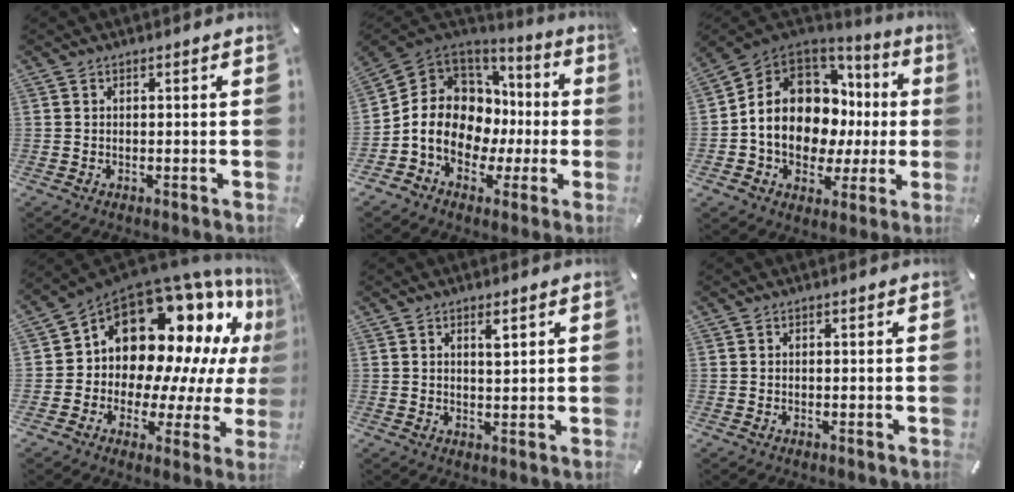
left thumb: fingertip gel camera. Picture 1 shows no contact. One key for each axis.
{"total": 13.1, "fx": -1.5, "fy": 11.3, "fz": 6.5, "tx": -0.144, "ty": -0.018, "tz": -0.022}
{"total": 15.6, "fx": 1.1, "fy": 12.1, "fz": 9.8, "tx": -0.181, "ty": -0.018, "tz": 0.023}
{"total": 19.1, "fx": 10.3, "fy": 12.2, "fz": 10.5, "tx": -0.153, "ty": -0.104, "tz": 0.193}
{"total": 2.5, "fx": 1.4, "fy": 0.6, "fz": 2.0, "tx": -0.036, "ty": -0.002, "tz": 0.022}
{"total": 0.0}